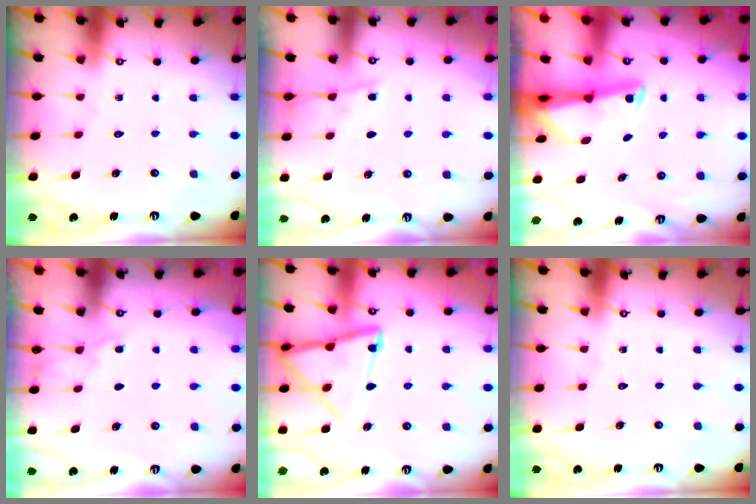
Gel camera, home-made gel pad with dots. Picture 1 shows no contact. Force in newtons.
{"total": 5.5, "press": 5.5, "slide": 0.6}
{"total": 2.4, "press": 2.4, "slide": 0.5}
{"total": 3.3, "press": 3.3, "slide": 0.4}
{"total": 15.1, "press": 15.1, "slide": 1.4}
{"total": 0.0}